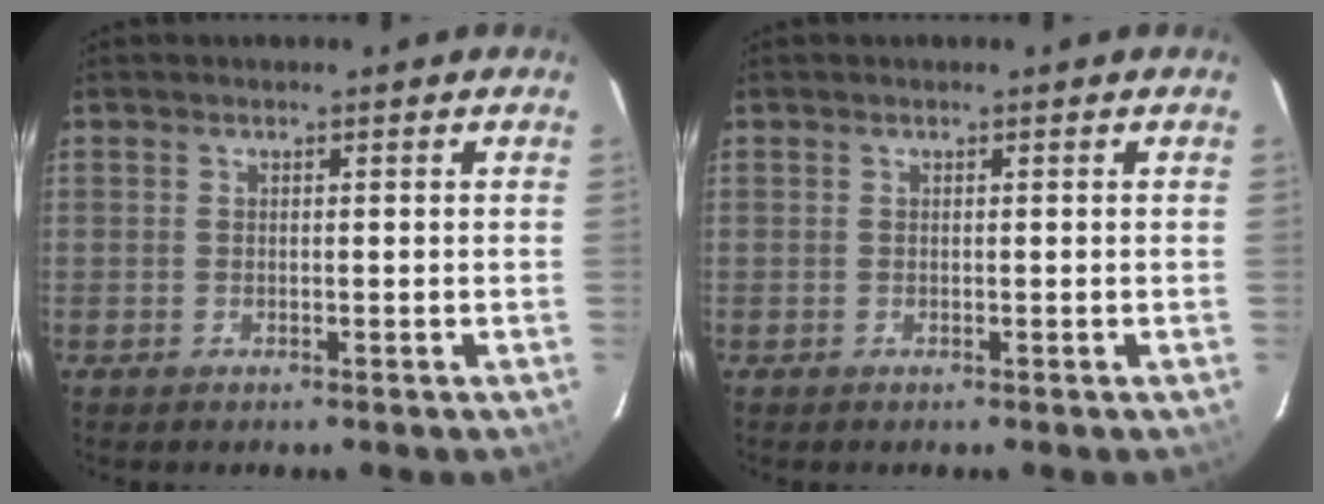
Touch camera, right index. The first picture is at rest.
{"total": 0.0}